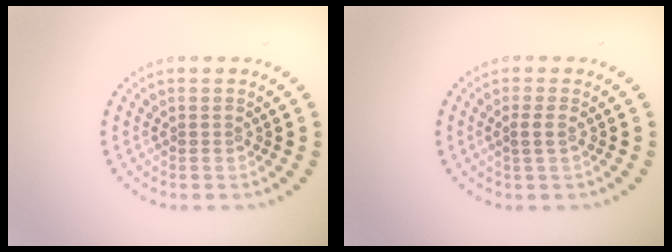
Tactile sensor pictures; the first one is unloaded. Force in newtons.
{"total": 1.1, "press": 0.9, "slide": 0.6}